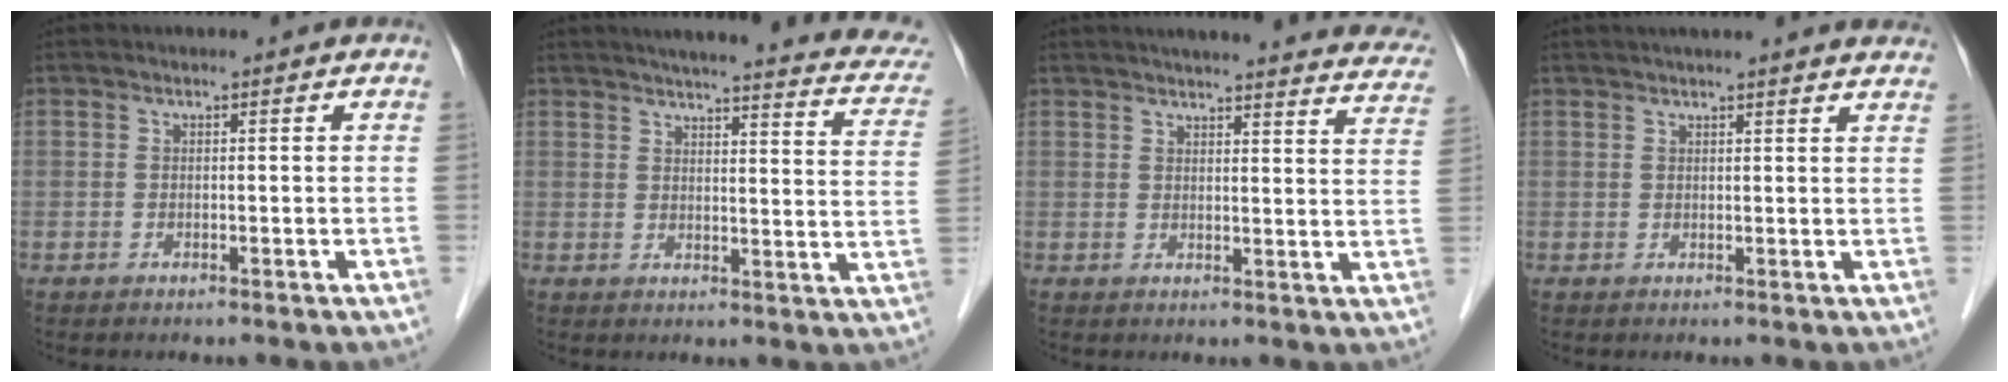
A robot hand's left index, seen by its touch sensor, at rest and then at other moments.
{"total": 22.7, "force": [20.0, 3.0, 10.4], "torque": [-0.126, -0.026, 0.219]}
{"total": 26.0, "force": [24.3, 3.0, 8.8], "torque": [-0.120, -0.054, 0.271]}
{"total": 14.0, "force": [12.7, 1.0, 5.8], "torque": [-0.078, 0.029, 0.150]}